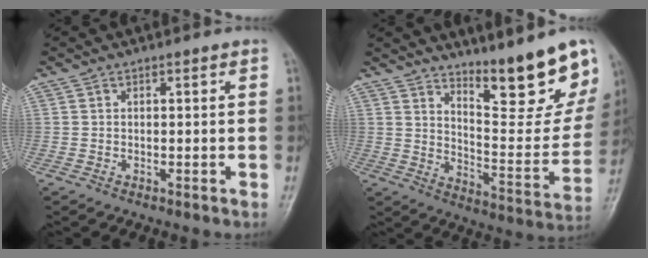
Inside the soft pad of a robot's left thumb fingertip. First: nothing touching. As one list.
[{"total": 17.1, "force": [12.5, 4.0, 11.0], "torque": [-0.109, -0.098, 0.197]}]